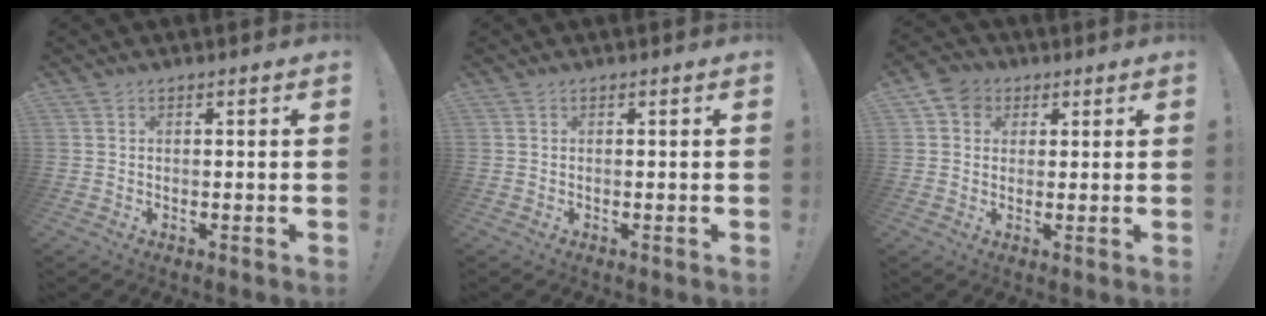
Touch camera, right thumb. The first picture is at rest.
{"total": 0.0}
{"total": 5.4, "force": [2.0, 4.7, 1.9], "torque": [-0.030, -0.004, 0.038]}